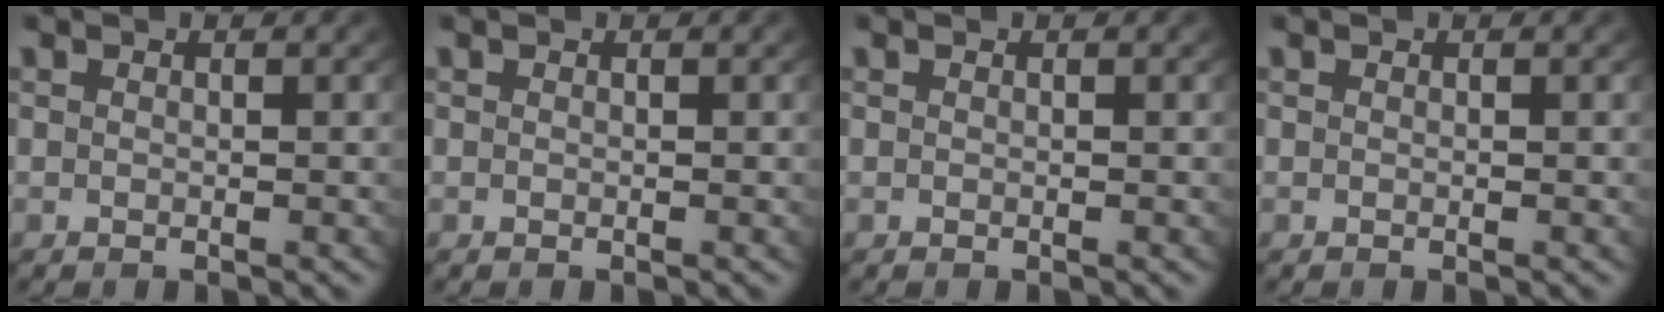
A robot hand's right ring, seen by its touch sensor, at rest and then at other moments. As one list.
[{"total": 0.0}, {"total": 0.0}, {"total": 0.0}]